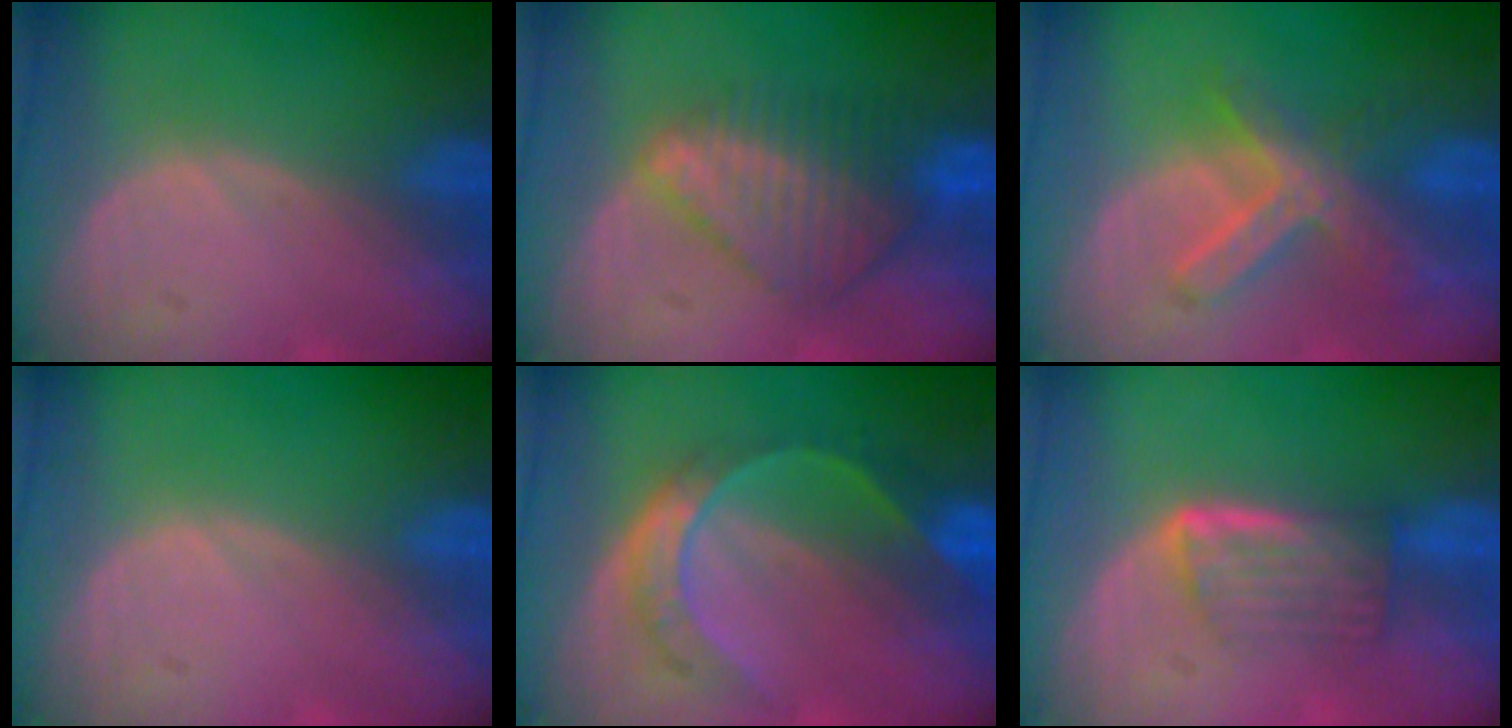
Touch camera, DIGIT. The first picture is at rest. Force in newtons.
{"total": 7.6, "press": 7.1, "slide": 2.7}
{"total": 7.3, "press": 6.3, "slide": 3.7}
{"total": 0.0}
{"total": 7.7, "press": 6.4, "slide": 4.3}
{"total": 5.9, "press": 5.0, "slide": 3.1}